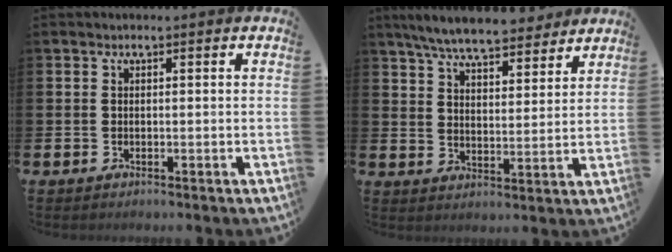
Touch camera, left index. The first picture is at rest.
{"total": 7.6, "force": [7.1, 1.4, 2.3], "torque": [-0.065, -0.033, 0.127]}